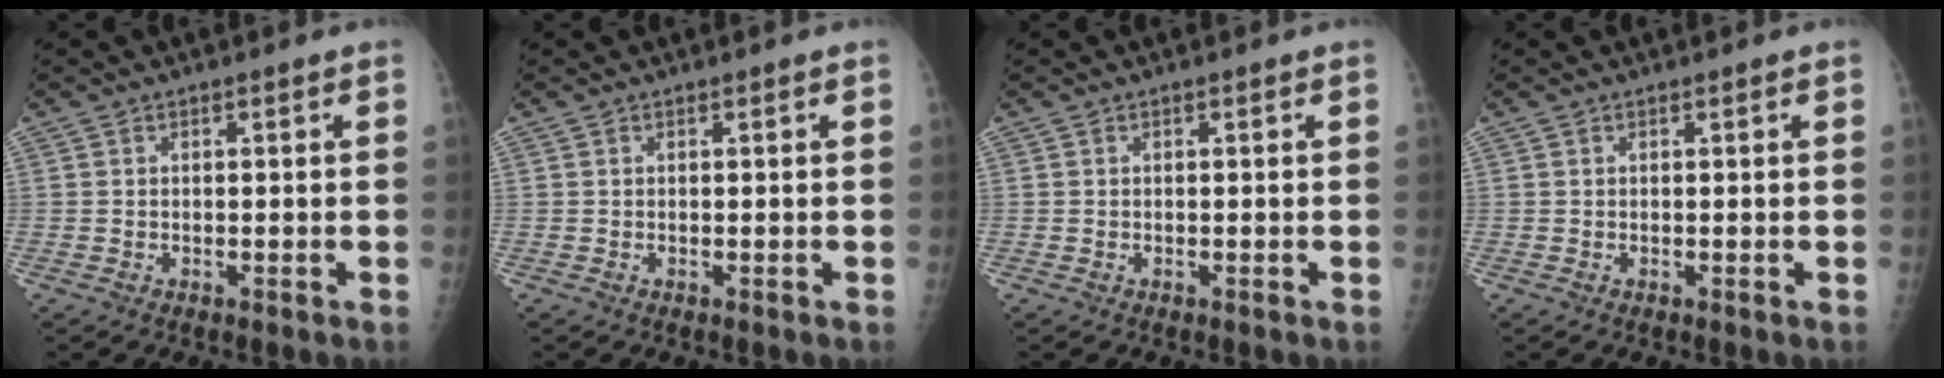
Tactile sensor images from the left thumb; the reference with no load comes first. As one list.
[{"total": 0.0}, {"total": 0.0}, {"total": 0.0}]